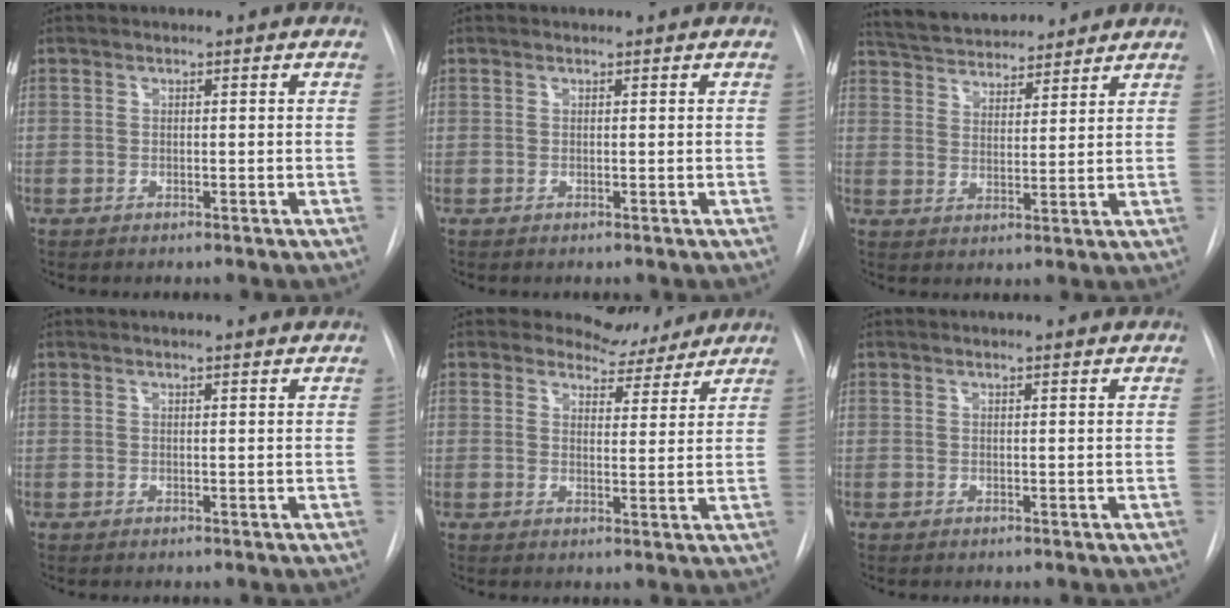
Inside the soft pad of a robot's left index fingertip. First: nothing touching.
{"total": 0.0}
{"total": 13.0, "force": [12.0, 3.0, 3.9], "torque": [-0.063, 0.022, 0.192]}
{"total": 3.5, "force": [3.3, 0.0, 1.3], "torque": [-0.018, 0.008, 0.030]}
{"total": 5.2, "force": [4.8, 2.0, -0.4], "torque": [0.012, -0.015, 0.055]}
{"total": 2.7, "force": [2.5, 0.0, 0.9], "torque": [-0.015, 0.007, 0.022]}